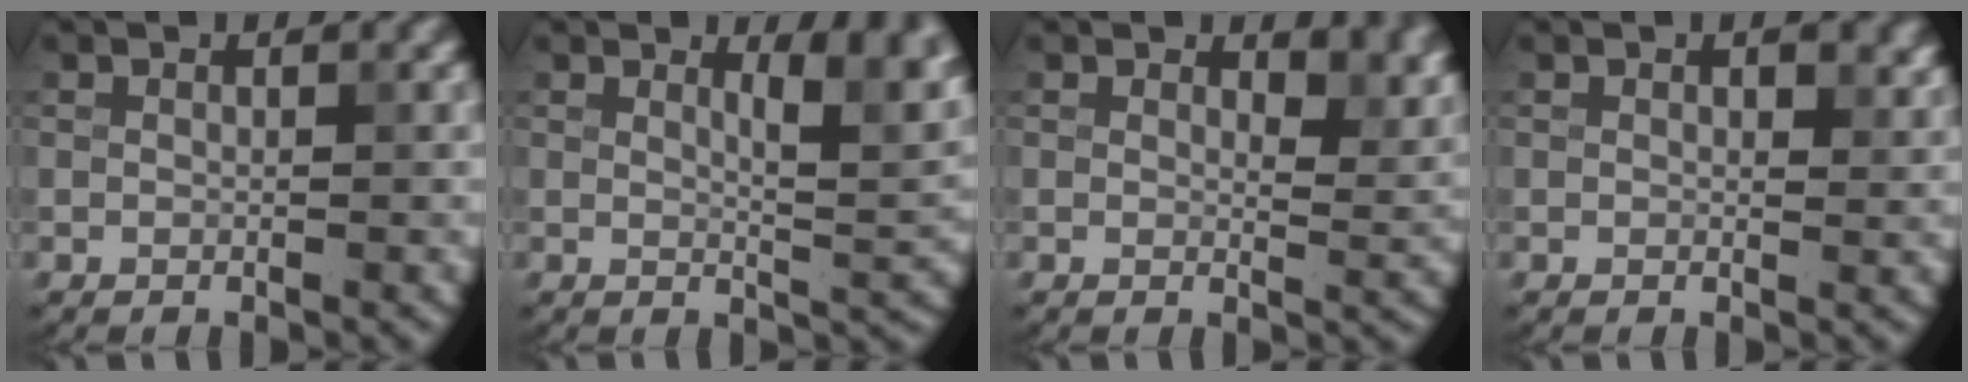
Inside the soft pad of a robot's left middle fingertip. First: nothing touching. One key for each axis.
{"total": 5.0, "fx": 2.5, "fy": 1.6, "fz": 4.0, "tx": -0.044, "ty": -0.005, "tz": 0.037}
{"total": 3.3, "fx": 2.1, "fy": 1.5, "fz": 2.0, "tx": -0.029, "ty": -0.009, "tz": 0.024}
{"total": 1.6, "fx": 0.7, "fy": 0.8, "fz": 1.2, "tx": -0.011, "ty": -0.004, "tz": 0.012}